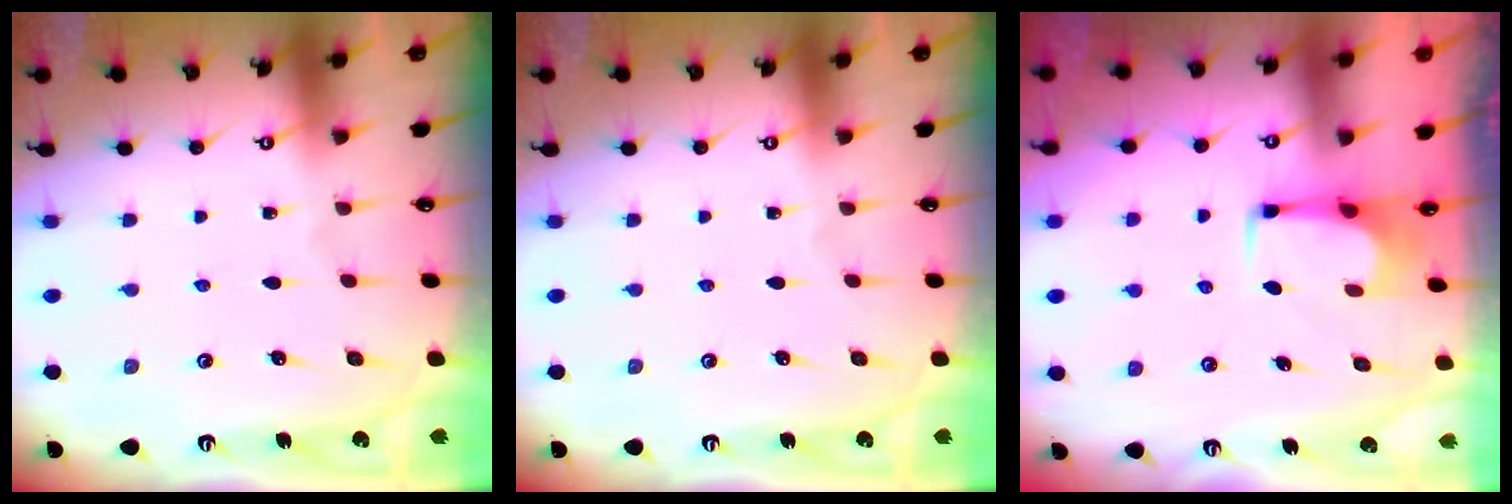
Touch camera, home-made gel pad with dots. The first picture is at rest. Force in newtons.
{"total": 0.0}
{"total": 2.3, "press": 2.3, "slide": 0.3}